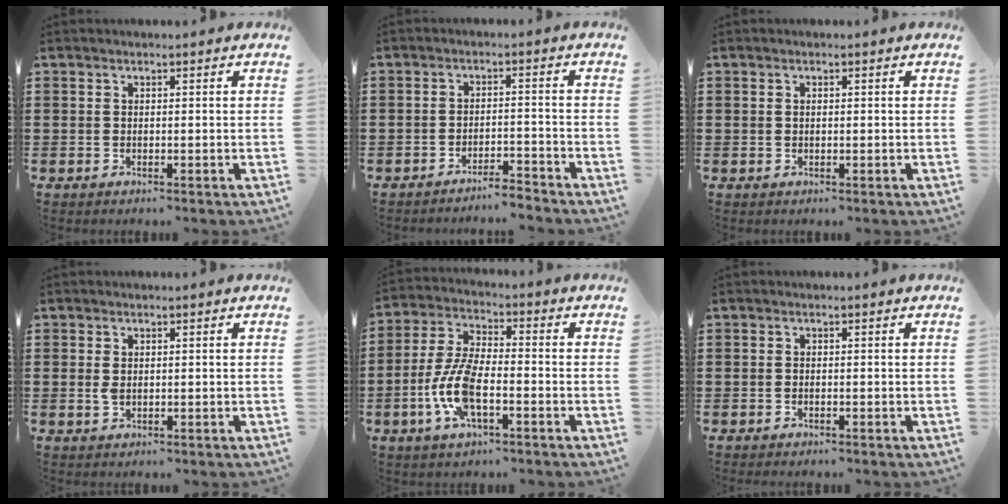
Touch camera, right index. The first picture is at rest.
{"total": 3.2, "force": [-3.2, -0.1, 0.4], "torque": [-0.011, -0.001, -0.069]}
{"total": 0.6, "force": [0.1, 0.3, 0.5], "torque": [-0.010, 0.000, 0.001]}
{"total": 1.6, "force": [0.2, 0.9, 1.3], "torque": [-0.035, 0.001, 0.001]}
{"total": 9.3, "force": [-3.1, 3.5, 8.1], "torque": [-0.189, -0.010, -0.062]}
{"total": 0.5, "force": [-0.5, 0.0, 0.1], "torque": [-0.004, -0.003, -0.010]}